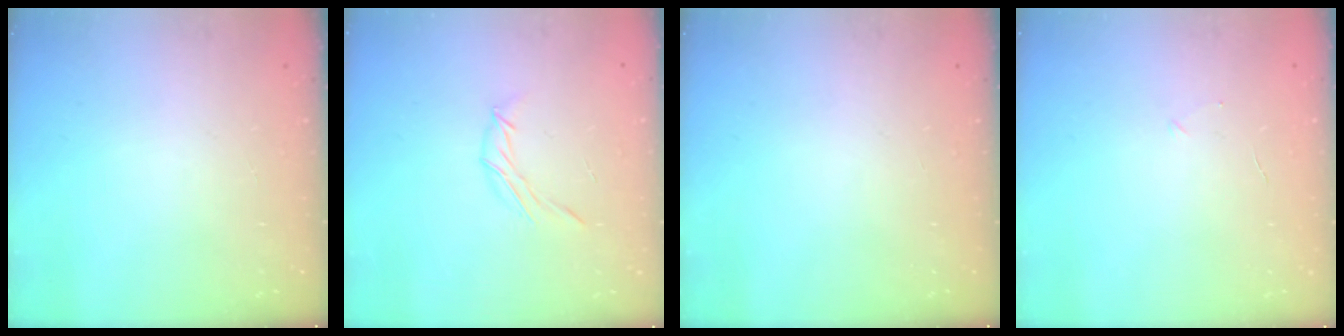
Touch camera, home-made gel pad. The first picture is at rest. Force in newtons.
{"total": 5.4, "press": 5.3, "slide": 1.1}
{"total": 0.0}
{"total": 2.4, "press": 2.3, "slide": 0.8}